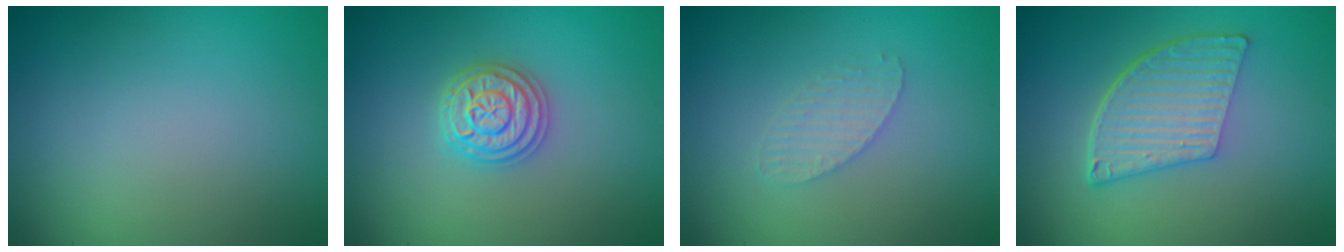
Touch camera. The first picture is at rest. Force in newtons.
{"total": 3.5, "press": 3.4, "slide": 0.6}
{"total": 1.6, "press": 1.6, "slide": 0.1}
{"total": 6.2, "press": 4.2, "slide": 4.5}